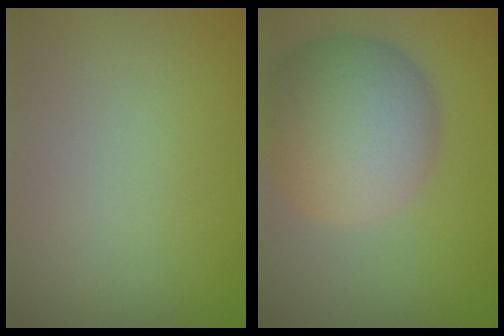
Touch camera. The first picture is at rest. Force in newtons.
{"total": 9.4, "press": 9.4, "slide": 0.3}